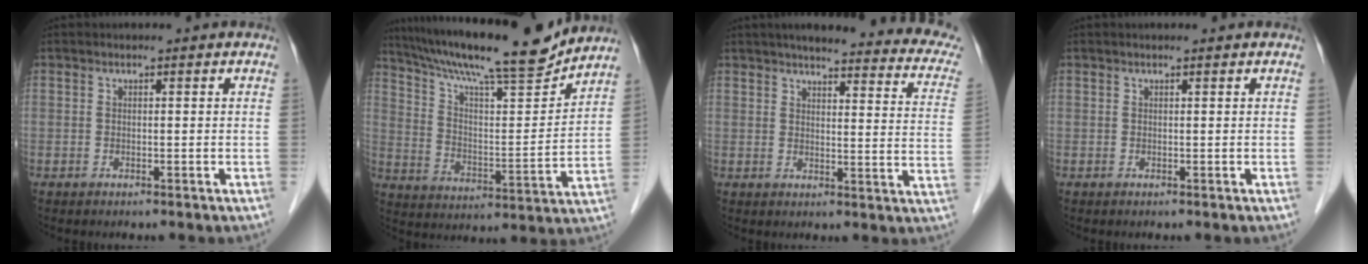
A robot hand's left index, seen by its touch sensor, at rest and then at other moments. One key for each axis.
{"total": 19.9, "fx": 17.6, "fy": 1.0, "fz": 9.2, "tx": -0.162, "ty": -0.005, "tz": 0.276}
{"total": 21.4, "fx": 18.7, "fy": 3.0, "fz": 10.0, "tx": -0.108, "ty": -0.022, "tz": 0.200}
{"total": 0.6, "fx": 0.5, "fy": 0.0, "fz": 0.3, "tx": -0.006, "ty": 0.006, "tz": 0.009}